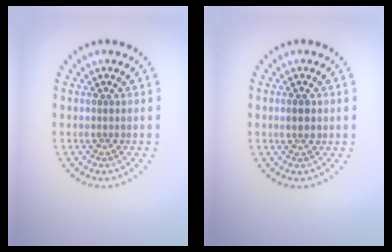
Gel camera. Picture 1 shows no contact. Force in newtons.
{"total": 1.2, "press": 1.2, "slide": 0.0}